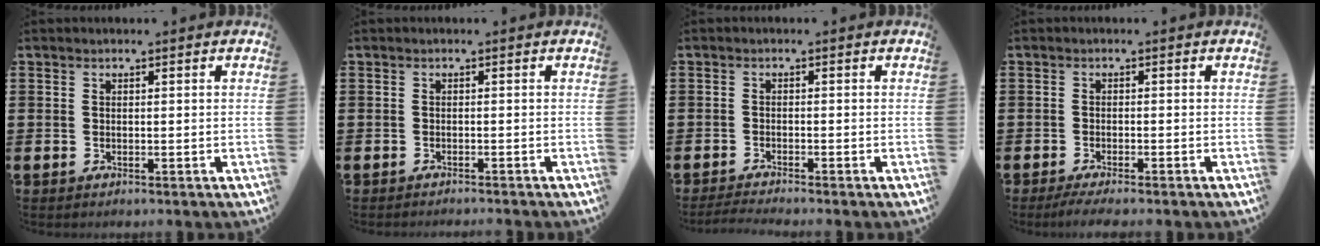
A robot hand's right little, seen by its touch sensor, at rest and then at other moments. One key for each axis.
{"total": 0.5, "fx": -0.5, "fy": -0.2, "fz": 0.0, "tx": 0.002, "ty": -0.001, "tz": -0.011}
{"total": 1.3, "fx": -1.1, "fy": -0.1, "fz": 0.6, "tx": -0.010, "ty": 0.001, "tz": -0.022}
{"total": 1.4, "fx": -1.0, "fy": 0.1, "fz": 1.0, "tx": -0.015, "ty": -0.001, "tz": -0.019}